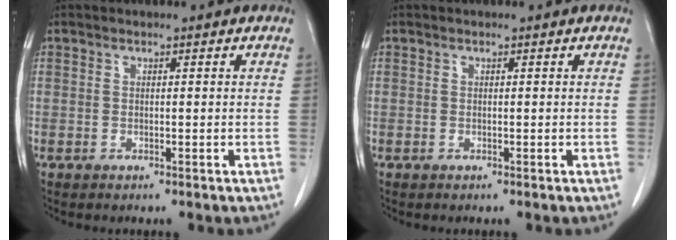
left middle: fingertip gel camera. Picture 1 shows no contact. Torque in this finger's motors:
{"motor_torque": [0.01, 0.01, 0.00, 0.00]}